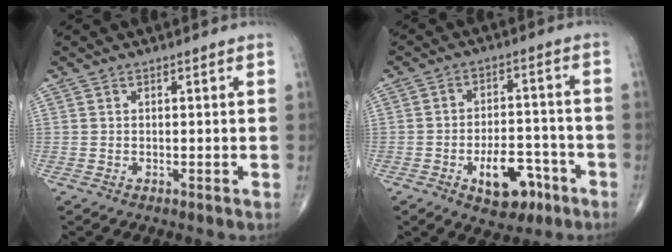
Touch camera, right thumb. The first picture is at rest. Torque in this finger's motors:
{"motor_torque": [3.39, 1.62, 0.66, -0.87, 0.23]}